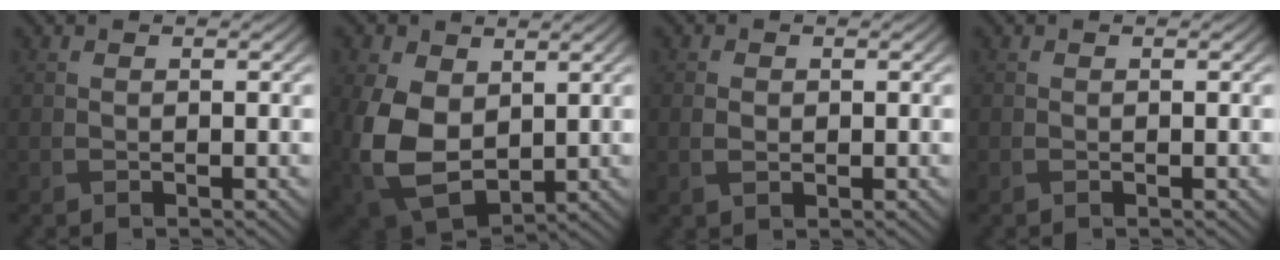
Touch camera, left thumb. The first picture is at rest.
{"total": 12.5, "force": [0.3, 8.9, 8.8], "torque": [-0.232, -0.027, 0.013]}
{"total": 1.5, "force": [0.0, 1.2, 1.0], "torque": [-0.024, -0.003, 0.000]}
{"total": 0.0}